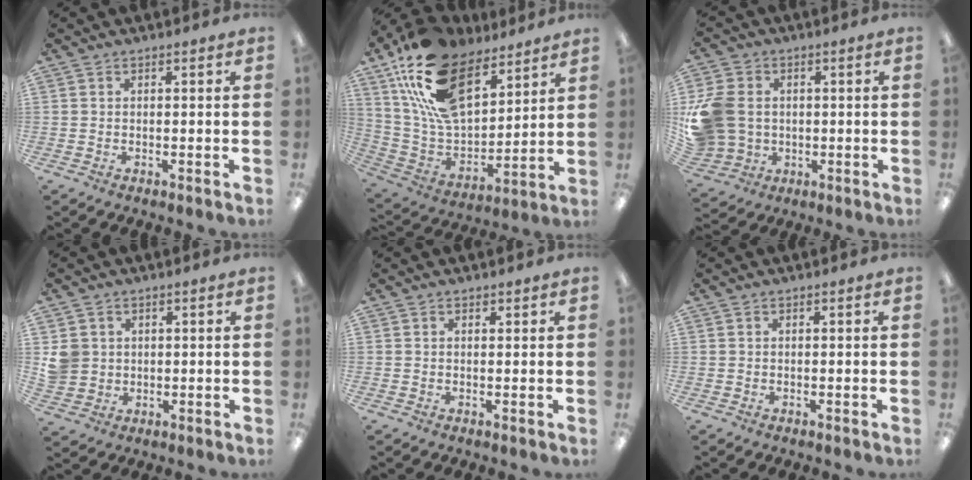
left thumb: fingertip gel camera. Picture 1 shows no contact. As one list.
[{"total": 22.4, "force": [13.6, 12.0, 13.2], "torque": [-0.264, -0.066, 0.252]}, {"total": 14.0, "force": [0.7, 11.9, 7.2], "torque": [-0.164, 0.016, 0.020]}, {"total": 5.4, "force": [1.3, 5.2, 0.9], "torque": [-0.014, 0.008, 0.027]}, {"total": 0.8, "force": [0.6, 0.5, 0.1], "torque": [0.006, -0.001, 0.010]}, {"total": 0.0}]